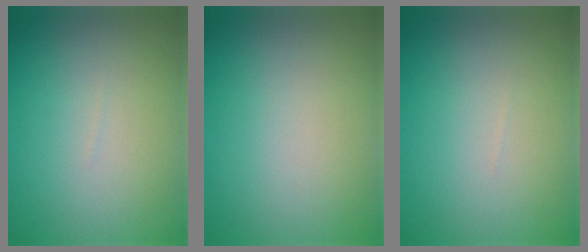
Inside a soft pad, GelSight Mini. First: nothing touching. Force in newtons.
{"total": 0.0}
{"total": 0.0}